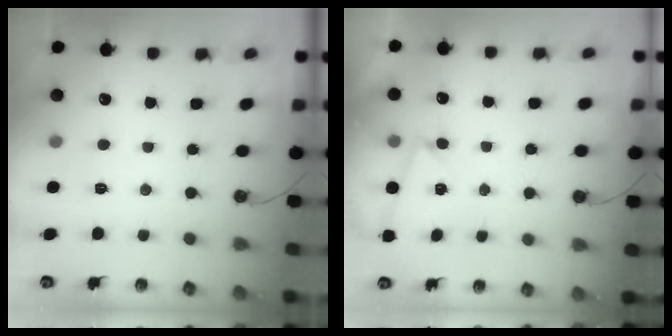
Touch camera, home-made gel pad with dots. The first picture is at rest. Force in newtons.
{"total": 3.2, "press": 2.7, "slide": 1.7}